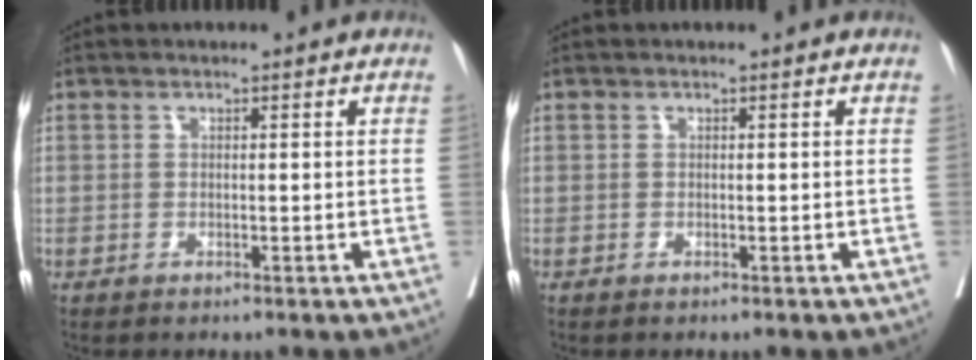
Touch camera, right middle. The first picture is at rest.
{"total": 0.0}